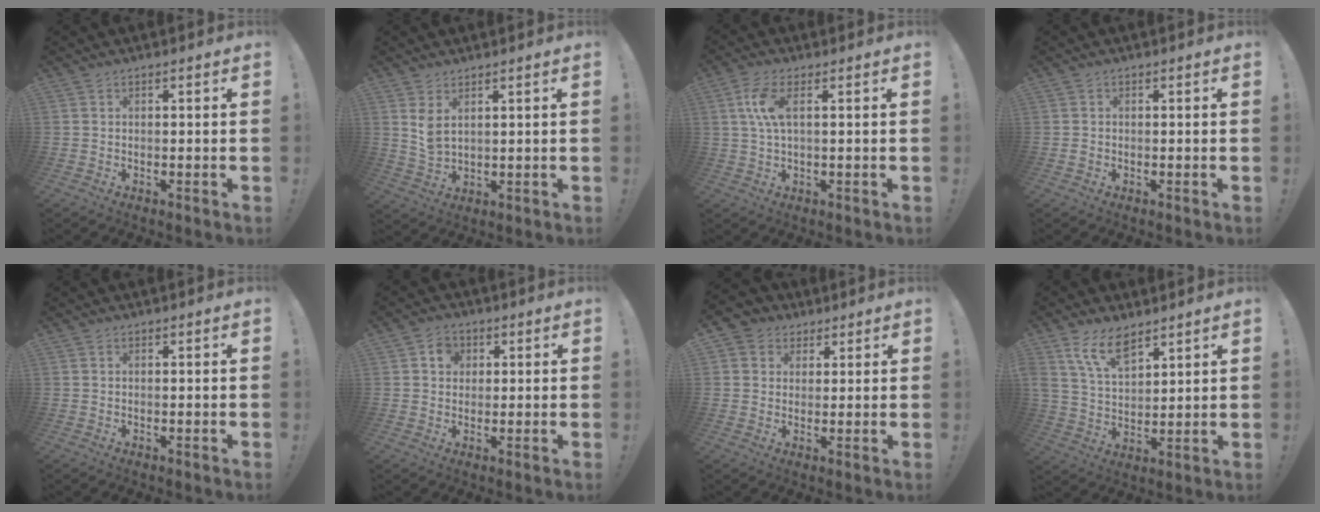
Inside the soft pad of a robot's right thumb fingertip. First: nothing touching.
{"total": 4.5, "force": [2.5, 2.1, 3.2], "torque": [-0.055, -0.014, 0.045]}
{"total": 6.9, "force": [1.7, 2.4, 6.2], "torque": [-0.127, -0.003, 0.028]}
{"total": 0.9, "force": [0.0, 0.8, 0.4], "torque": [-0.012, 0.006, 0.000]}
{"total": 0.0}
{"total": 4.8, "force": [1.4, 4.1, 2.0], "torque": [-0.025, 0.003, 0.024]}
{"total": 5.3, "force": [2.0, 4.8, 1.2], "torque": [-0.021, -0.006, 0.039]}
{"total": 11.2, "force": [7.7, 5.2, 6.3], "torque": [-0.124, -0.032, 0.149]}